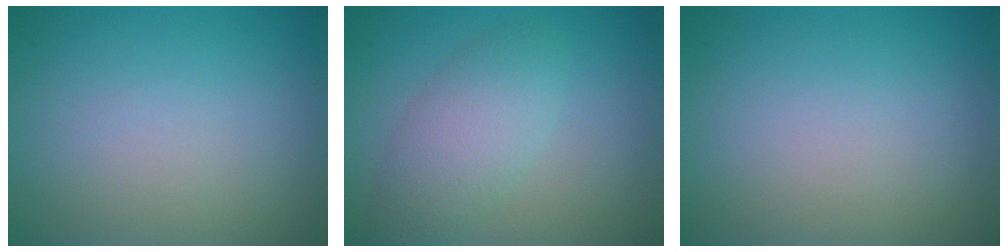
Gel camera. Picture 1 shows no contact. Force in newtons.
{"total": 4.0, "press": 4.0, "slide": 0.1}
{"total": 0.0}